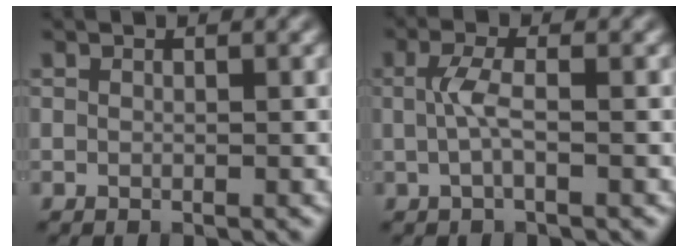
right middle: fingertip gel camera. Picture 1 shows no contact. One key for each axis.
{"total": 2.1, "fx": 0.0, "fy": 0.5, "fz": 2.0, "tx": -0.046, "ty": 0.003, "tz": -0.003}